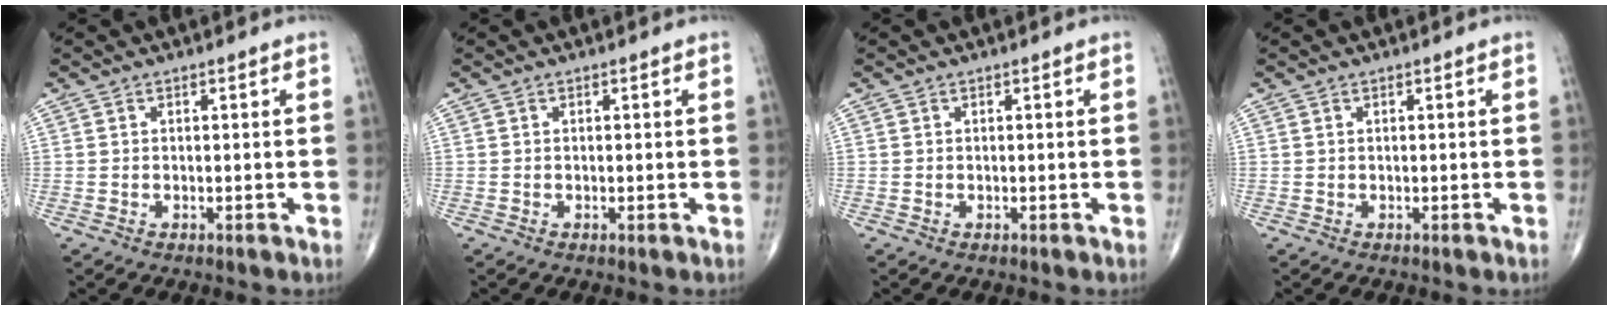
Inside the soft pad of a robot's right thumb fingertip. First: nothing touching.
{"total": 0.0}
{"total": 0.0}
{"total": 0.0}